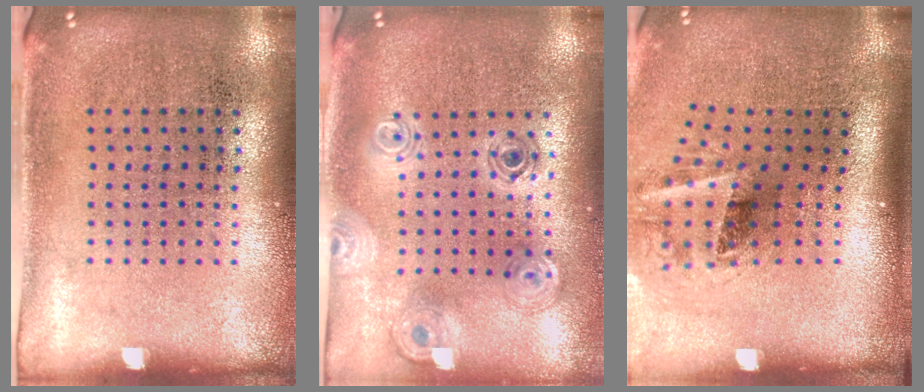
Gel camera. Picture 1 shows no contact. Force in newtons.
{"total": 1.1, "press": 1.1, "slide": 0.3}
{"total": 2.0, "press": 1.2, "slide": 1.6}